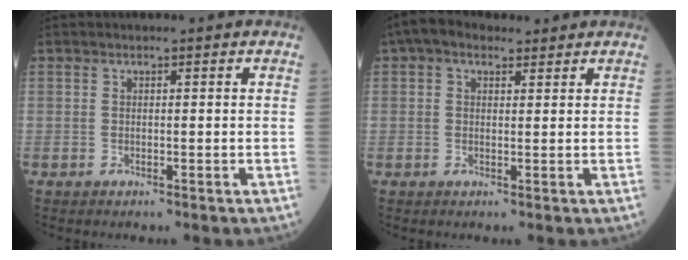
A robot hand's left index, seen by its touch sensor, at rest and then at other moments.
{"total": 4.6, "force": [3.0, 2.6, 2.3], "torque": [-0.051, 0.035, 0.054]}